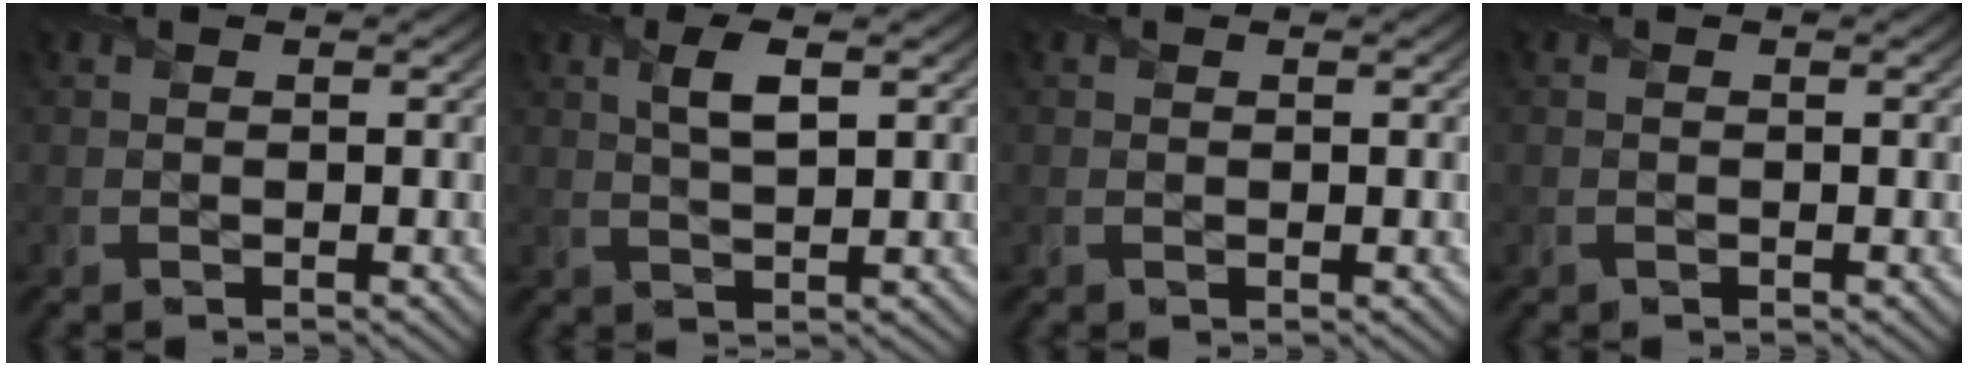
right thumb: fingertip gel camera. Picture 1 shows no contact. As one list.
[{"total": 3.4, "force": [1.5, 0.8, 2.9], "torque": [-0.061, 0.006, 0.028]}, {"total": 0.0}, {"total": 0.0}]